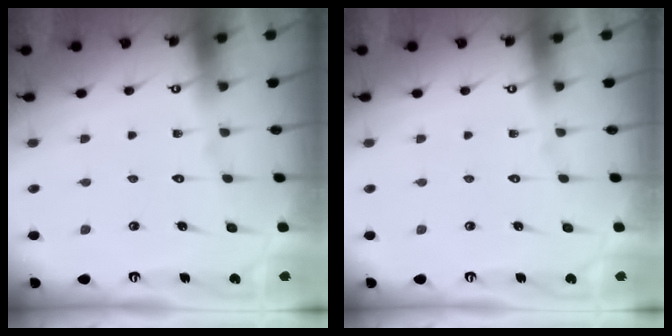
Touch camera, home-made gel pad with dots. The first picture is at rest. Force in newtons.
{"total": 0.0}